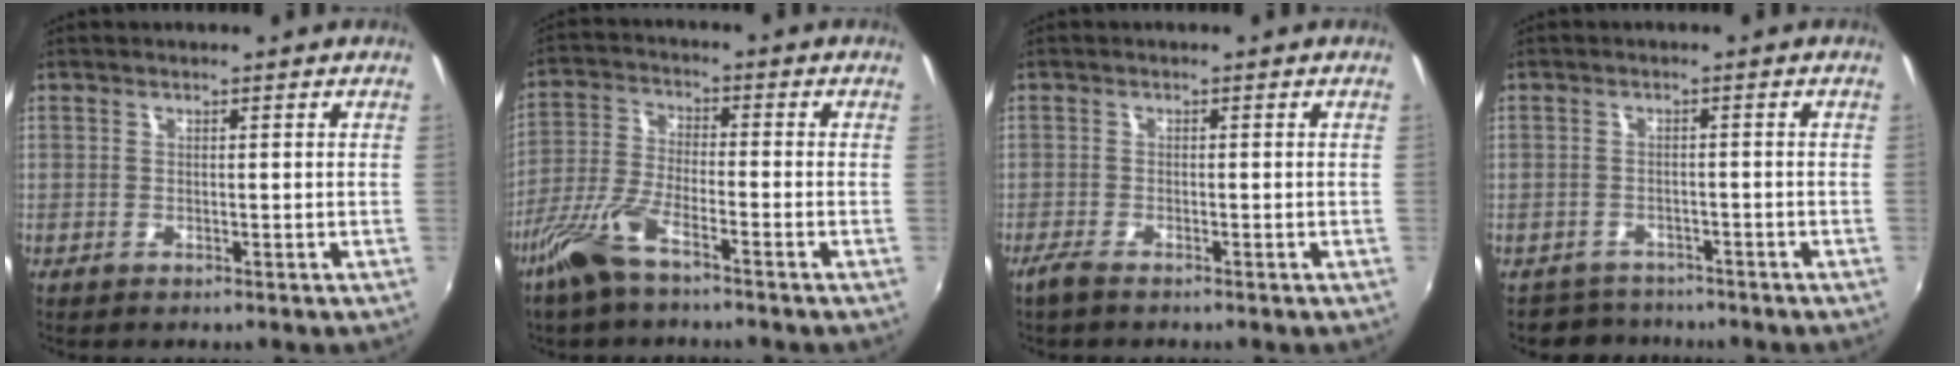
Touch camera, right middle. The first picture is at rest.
{"total": 9.0, "force": [-6.1, 2.0, 6.3], "torque": [-0.141, -0.009, -0.125]}
{"total": 2.1, "force": [-1.8, 0.4, 1.1], "torque": [-0.030, -0.007, -0.038]}
{"total": 4.2, "force": [-3.6, 2.2, -0.4], "torque": [-0.005, 0.009, -0.062]}